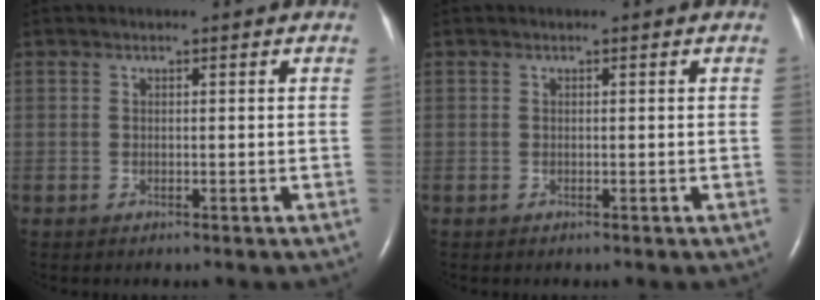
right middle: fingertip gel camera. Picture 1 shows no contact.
{"total": 0.0}